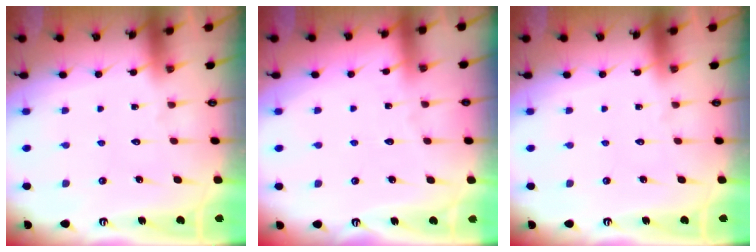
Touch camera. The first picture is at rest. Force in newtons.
{"total": 1.0, "press": 1.0, "slide": 0.2}
{"total": 0.0}